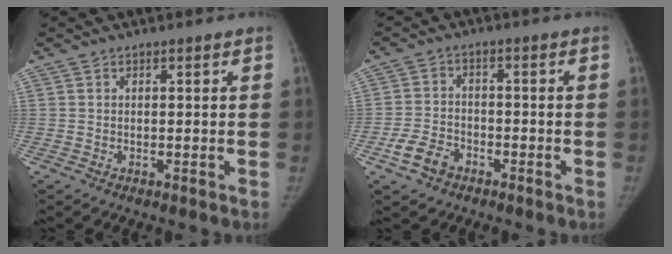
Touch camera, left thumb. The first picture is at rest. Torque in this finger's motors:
{"motor_torque": [-0.26, 0.30, 0.27, 0.19, 0.01]}